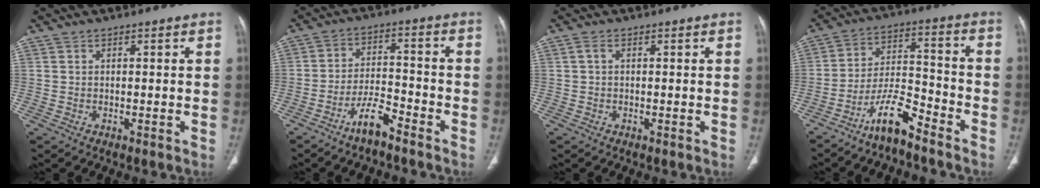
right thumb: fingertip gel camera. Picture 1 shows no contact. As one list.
[{"total": 6.5, "force": [-5.0, 2.0, 3.7], "torque": [-0.062, 0.041, -0.095]}, {"total": 0.9, "force": [0.1, 0.5, 0.7], "torque": [-0.015, 0.005, 0.000]}, {"total": 9.2, "force": [-7.2, 2.3, 5.2], "torque": [-0.094, 0.069, -0.137]}]